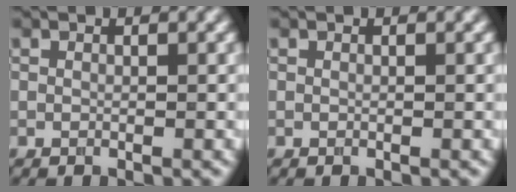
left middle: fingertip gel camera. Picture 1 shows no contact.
{"total": 0.0}